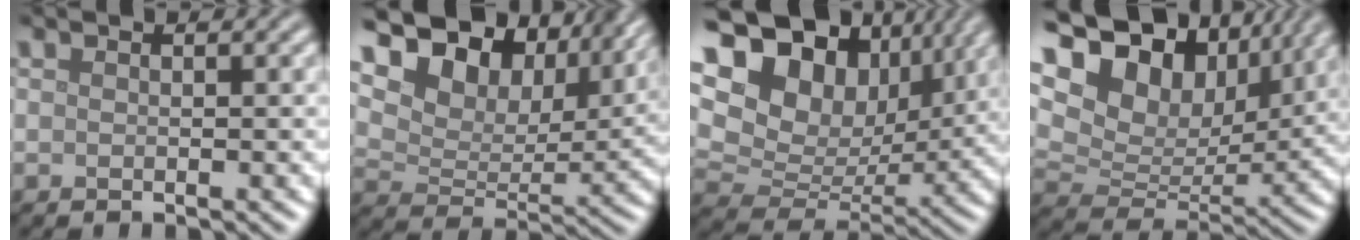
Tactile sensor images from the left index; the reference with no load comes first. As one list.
[{"total": 16.0, "force": [10.5, 9.1, 8.0], "torque": [-0.174, 0.040, 0.153]}, {"total": 14.8, "force": [7.0, 10.1, 8.2], "torque": [-0.181, 0.034, 0.125]}, {"total": 16.0, "force": [8.6, 10.1, 8.9], "torque": [-0.187, 0.042, 0.140]}]